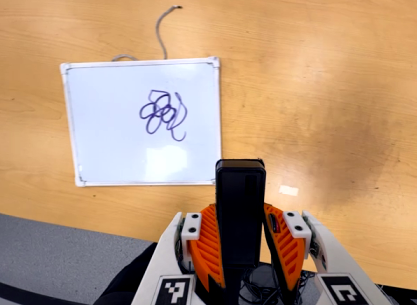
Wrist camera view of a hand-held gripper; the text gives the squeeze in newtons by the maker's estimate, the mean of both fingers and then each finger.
{"total": 4.2, "left": 2.7, "right": 5.6}